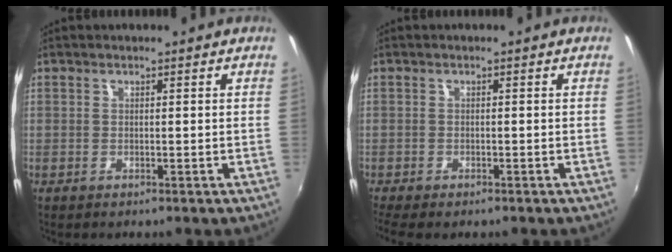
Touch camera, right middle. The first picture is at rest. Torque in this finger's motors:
{"motor_torque": [1.17, -0.97, 0.14, 0.11]}